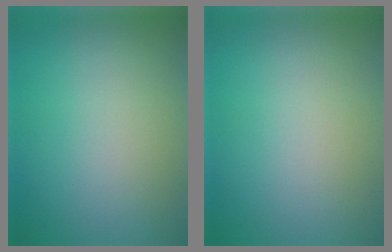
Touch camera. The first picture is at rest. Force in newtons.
{"total": 0.0}